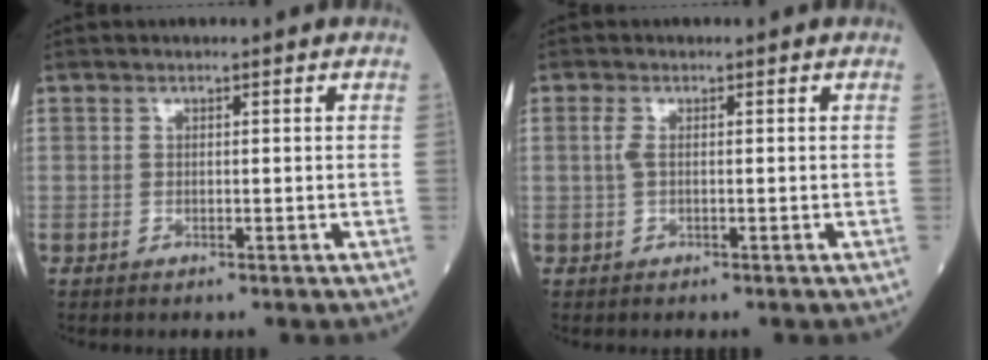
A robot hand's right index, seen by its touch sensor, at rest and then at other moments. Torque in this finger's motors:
{"motor_torque": [0.28, 0.01, 0.20, 0.05]}